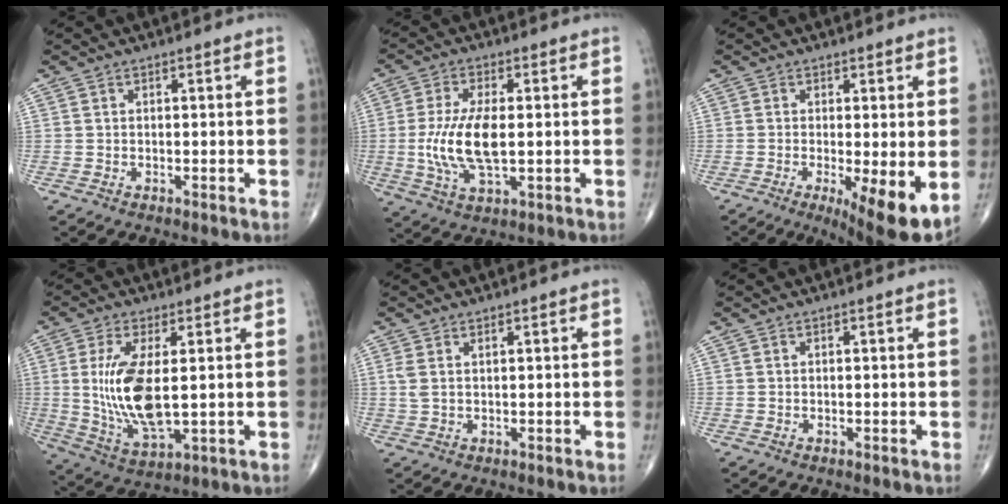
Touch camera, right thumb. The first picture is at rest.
{"total": 11.2, "force": [-0.4, 4.6, 10.2], "torque": [-0.220, -0.007, -0.006]}
{"total": 10.6, "force": [-2.4, 2.9, 9.9], "torque": [-0.146, -0.026, -0.032]}
{"total": 13.0, "force": [1.0, 5.0, 11.9], "torque": [-0.250, -0.022, 0.032]}
{"total": 2.1, "force": [0.9, 0.8, 1.7], "torque": [-0.047, 0.008, 0.026]}
{"total": 0.0}